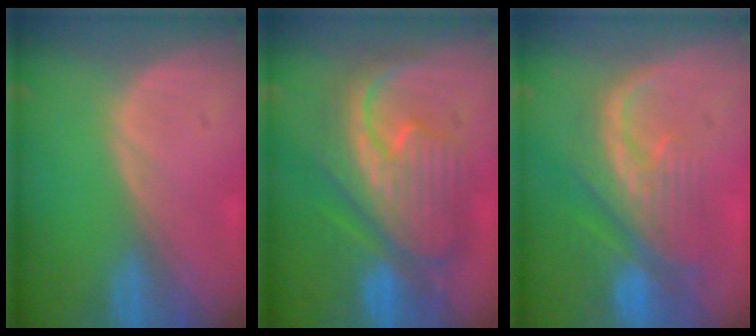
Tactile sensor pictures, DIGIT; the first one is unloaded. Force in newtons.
{"total": 12.3, "press": 12.2, "slide": 1.4}
{"total": 10.3, "press": 9.1, "slide": 4.9}